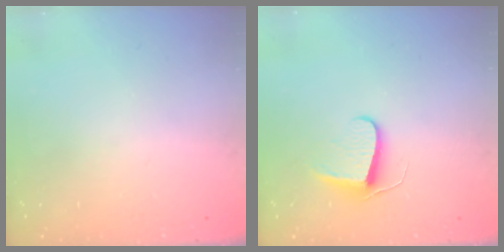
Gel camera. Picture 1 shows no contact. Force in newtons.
{"total": 7.3, "press": 7.2, "slide": 0.6}